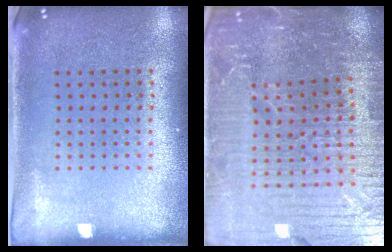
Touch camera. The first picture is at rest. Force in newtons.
{"total": 5.9, "press": 5.3, "slide": 2.6}